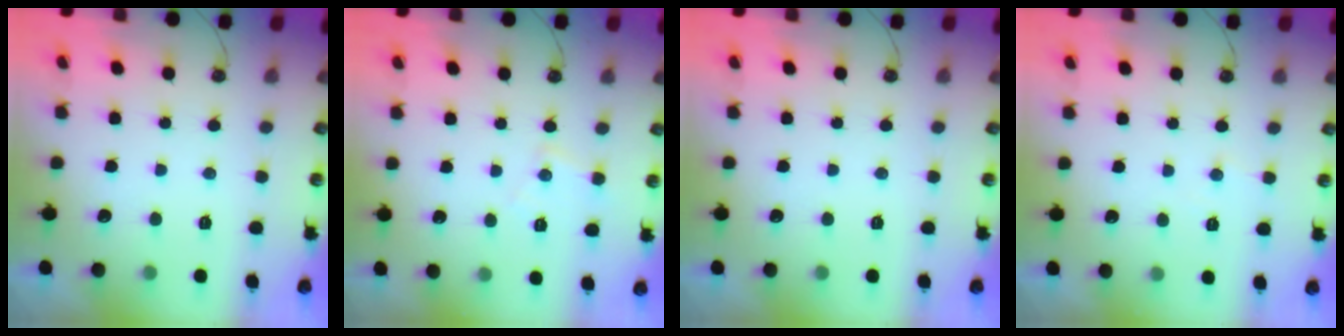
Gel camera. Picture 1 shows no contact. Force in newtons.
{"total": 5.5, "press": 5.5, "slide": 0.3}
{"total": 0.0}
{"total": 3.9, "press": 3.9, "slide": 0.6}